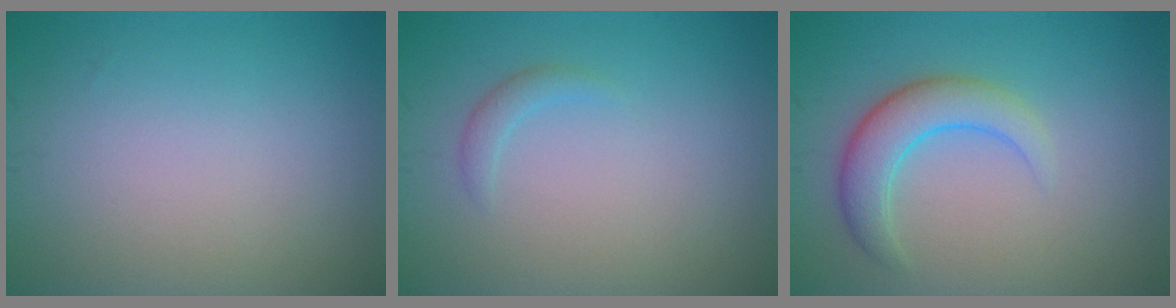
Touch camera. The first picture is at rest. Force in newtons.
{"total": 1.1, "press": 1.1, "slide": 0.1}
{"total": 4.0, "press": 4.0, "slide": 0.1}